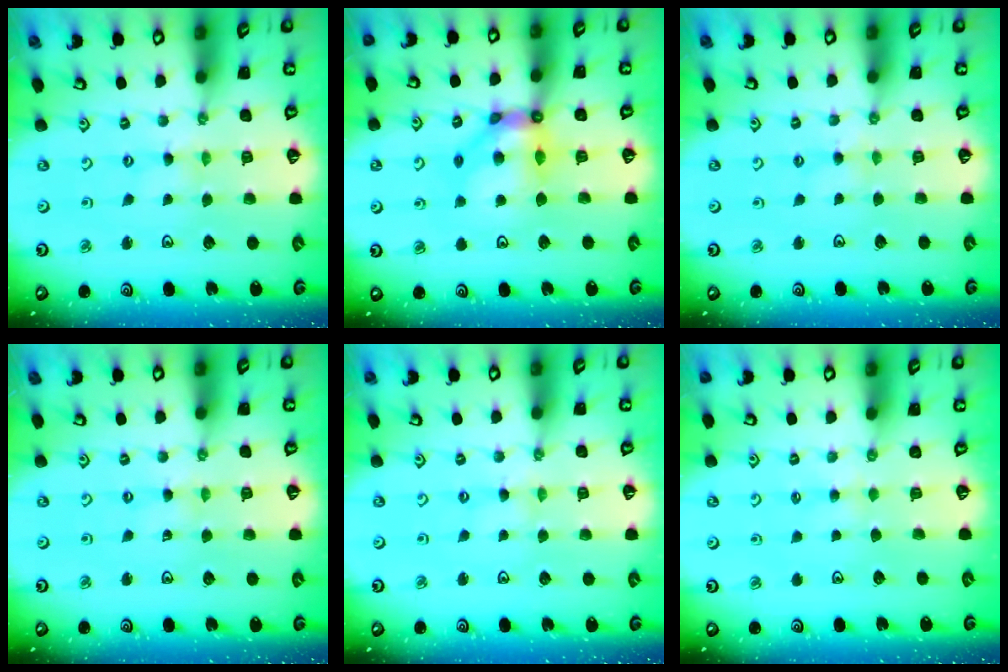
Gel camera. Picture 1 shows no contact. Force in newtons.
{"total": 10.9, "press": 10.8, "slide": 1.0}
{"total": 2.0, "press": 1.9, "slide": 0.3}
{"total": 0.5, "press": 0.5, "slide": 0.1}
{"total": 0.7, "press": 0.7, "slide": 0.1}
{"total": 2.0, "press": 2.0, "slide": 0.4}